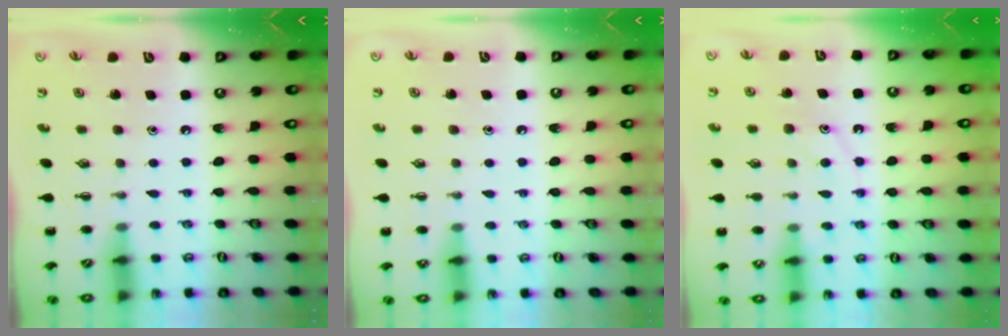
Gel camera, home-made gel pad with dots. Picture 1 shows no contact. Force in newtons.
{"total": 4.7, "press": 4.4, "slide": 1.7}
{"total": 11.6, "press": 11.5, "slide": 0.9}